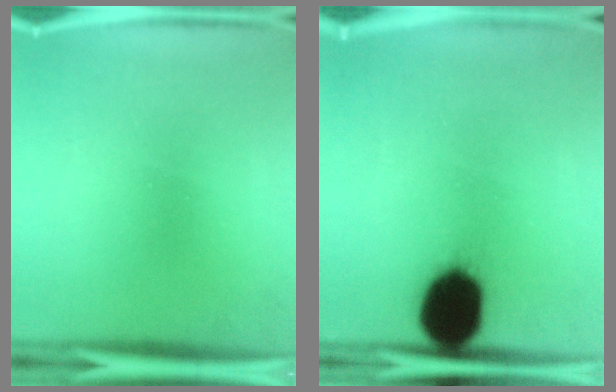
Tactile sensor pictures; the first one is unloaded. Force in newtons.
{"total": 17.1}